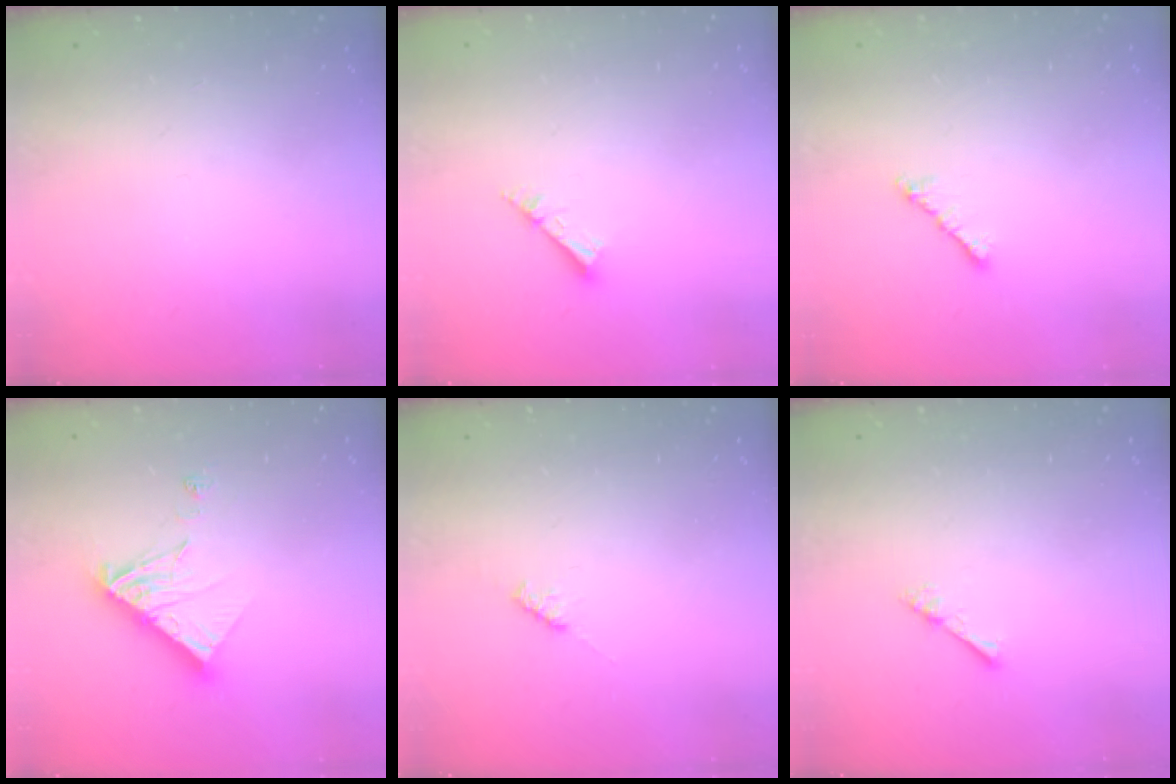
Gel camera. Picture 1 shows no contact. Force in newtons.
{"total": 3.8, "press": 3.8, "slide": 0.2}
{"total": 2.0, "press": 1.9, "slide": 0.6}
{"total": 12.6, "press": 12.6, "slide": 1.4}
{"total": 2.2, "press": 2.2, "slide": 0.4}
{"total": 1.0, "press": 1.0, "slide": 0.3}